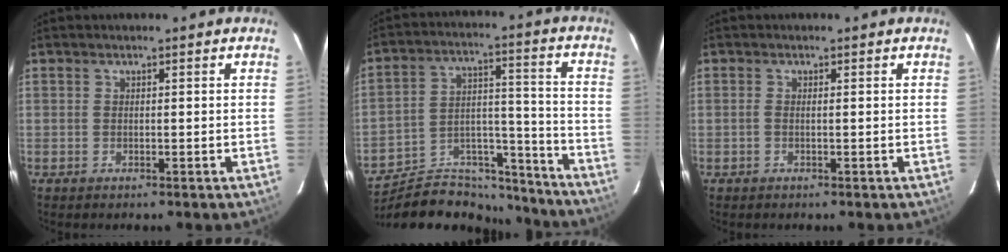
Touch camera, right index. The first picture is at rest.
{"total": 19.9, "force": [-17.9, 7.0, 5.1], "torque": [-0.085, 0.053, -0.262]}
{"total": 0.6, "force": [-0.1, -0.1, 0.6], "torque": [-0.012, 0.002, -0.005]}